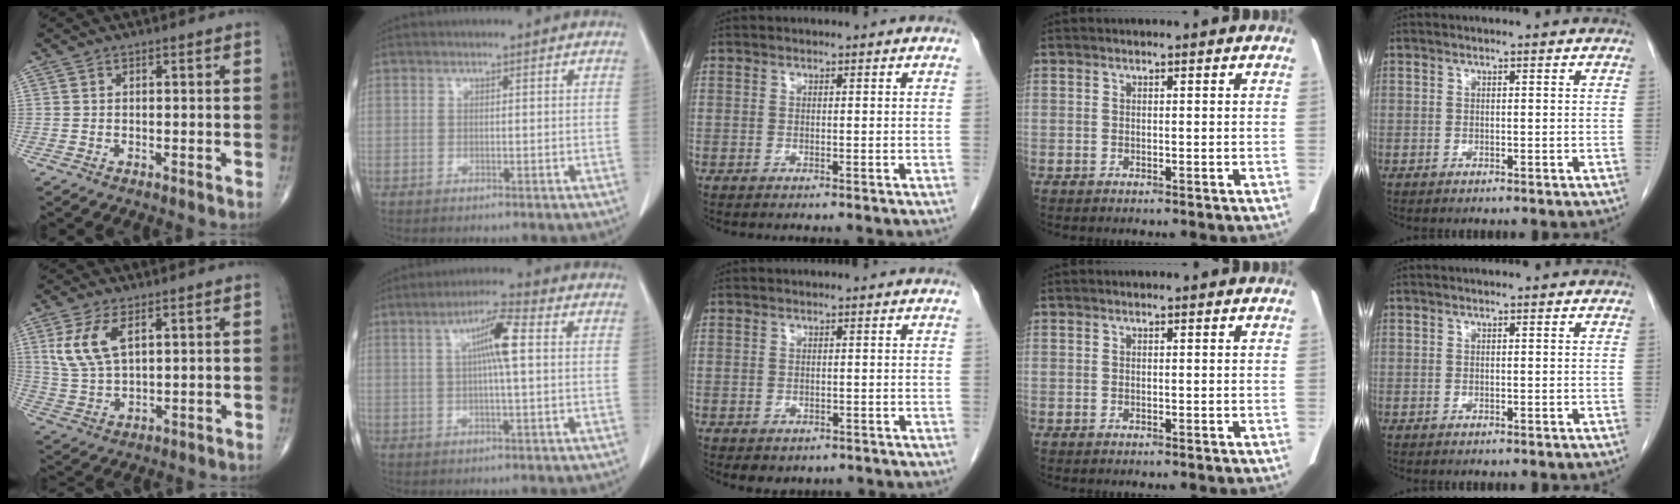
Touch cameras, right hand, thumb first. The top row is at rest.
{"thumb": {"total": 8.5, "force": [3.4, 3.9, 6.7], "torque": [-0.143, -0.007, 0.076]}, "index": {"total": 6.4, "force": [1.2, 0.3, 6.3], "torque": [-0.113, 0.010, 0.018]}, "middle": {"total": 2.8, "force": [-2.0, 1.7, 1.0], "torque": [-0.009, -0.001, -0.020]}}